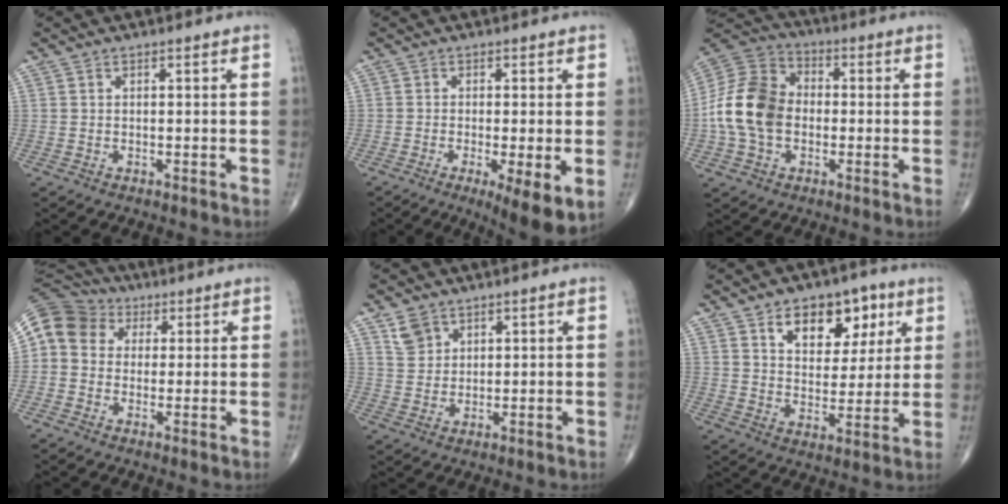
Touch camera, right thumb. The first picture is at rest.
{"total": 8.5, "force": [-2.6, 1.9, 7.8], "torque": [-0.121, -0.022, -0.041]}
{"total": 14.5, "force": [-1.5, 10.7, 9.7], "torque": [-0.177, 0.034, -0.037]}
{"total": 11.1, "force": [2.3, 9.8, 4.6], "torque": [-0.075, 0.031, 0.029]}
{"total": 4.1, "force": [2.6, 2.9, 1.2], "torque": [-0.009, -0.014, 0.055]}
{"total": 12.8, "force": [6.1, 8.0, 7.8], "torque": [-0.072, -0.023, 0.095]}